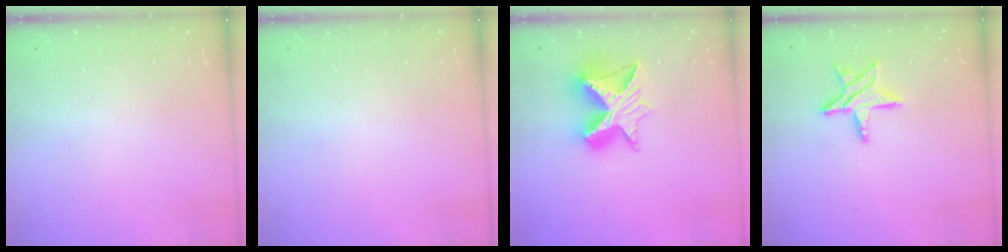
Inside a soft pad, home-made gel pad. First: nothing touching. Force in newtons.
{"total": 0.0}
{"total": 12.4, "press": 12.4, "slide": 1.3}
{"total": 10.5, "press": 10.4, "slide": 0.8}